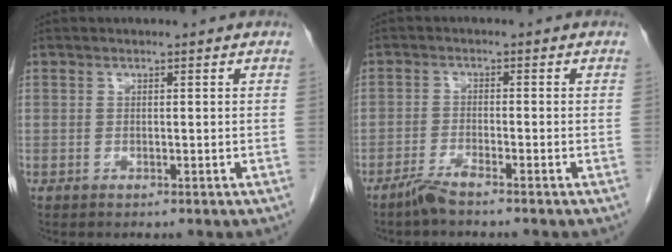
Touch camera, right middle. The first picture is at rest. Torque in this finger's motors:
{"motor_torque": [-0.14, -0.19, 0.06, 0.02]}